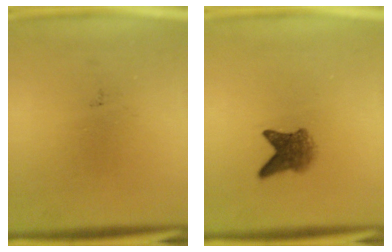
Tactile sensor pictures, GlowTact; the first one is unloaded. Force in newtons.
{"total": 3.5}